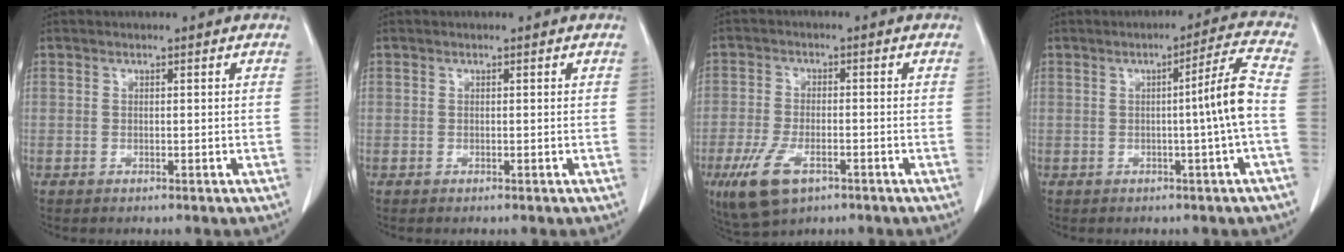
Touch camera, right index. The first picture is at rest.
{"total": 0.0}
{"total": 8.0, "force": [-4.2, 3.7, 5.8], "torque": [-0.122, -0.013, -0.069]}
{"total": 6.5, "force": [-0.8, -1.5, 6.2], "torque": [-0.088, 0.006, -0.012]}